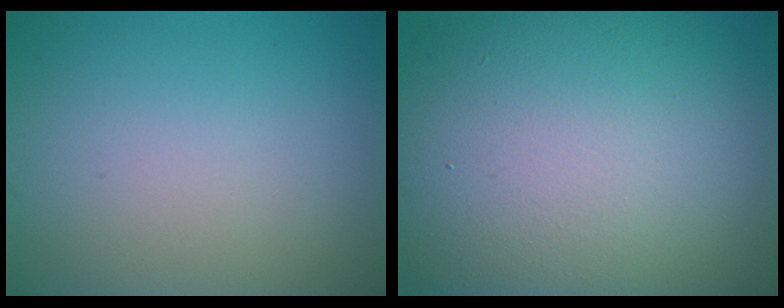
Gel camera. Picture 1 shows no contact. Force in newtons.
{"total": 16.6, "press": 16.6, "slide": 0.4}